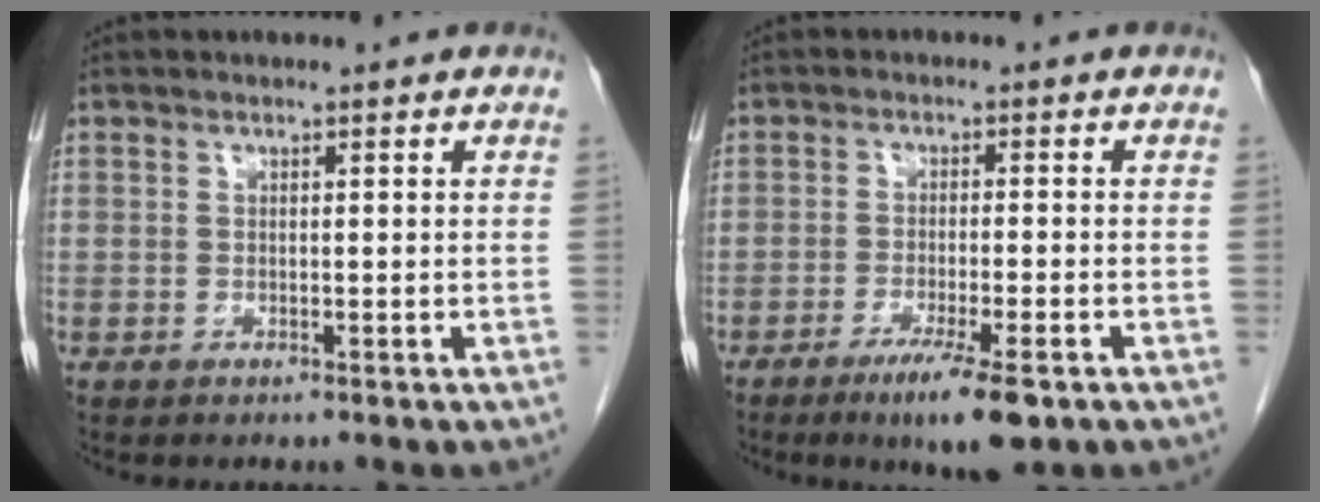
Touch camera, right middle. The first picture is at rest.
{"total": 7.4, "force": [-4.4, 0.6, 5.9], "torque": [-0.096, -0.018, -0.069]}